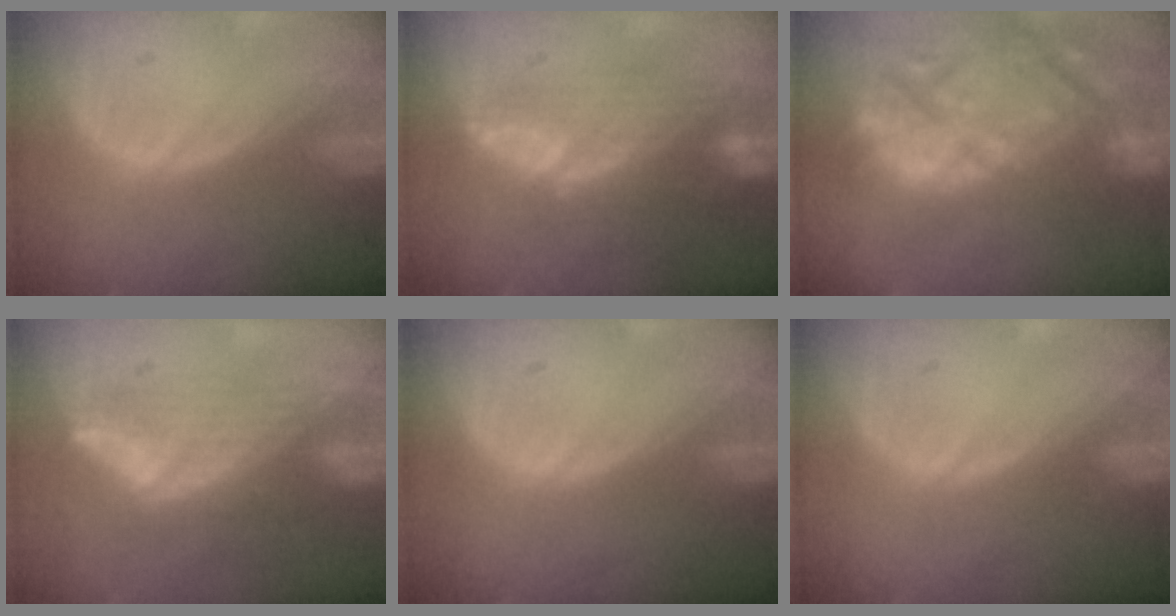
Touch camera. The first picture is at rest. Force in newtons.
{"total": 7.6, "press": 7.4, "slide": 1.5}
{"total": 15.2, "press": 12.9, "slide": 8.0}
{"total": 8.2, "press": 6.8, "slide": 4.7}
{"total": 0.0}
{"total": 0.0}